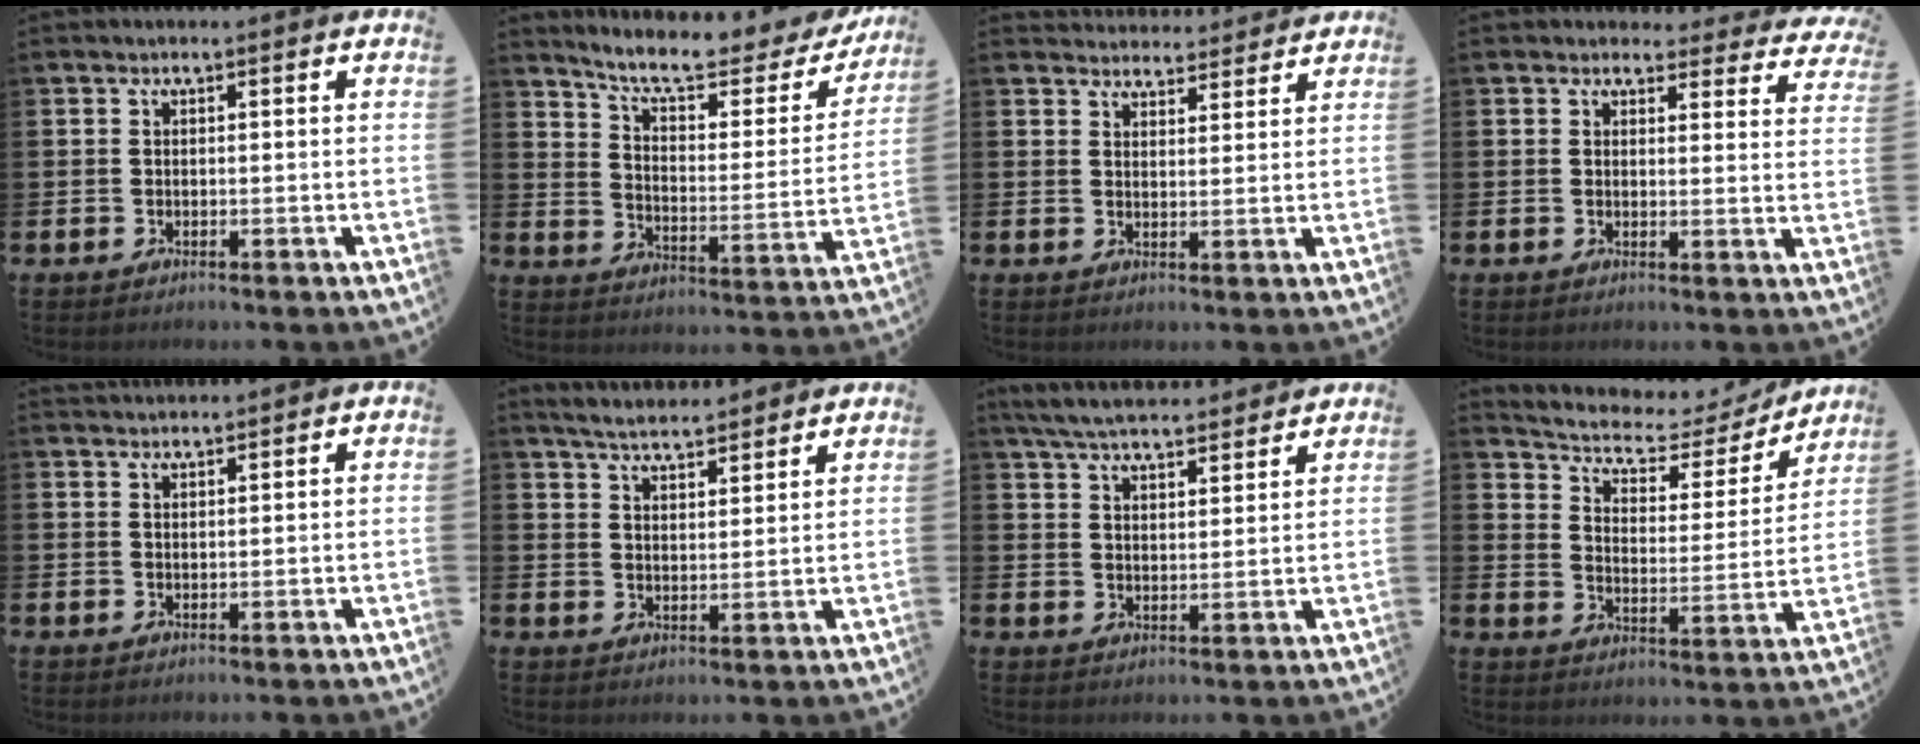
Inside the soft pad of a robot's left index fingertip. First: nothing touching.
{"total": 8.1, "force": [7.0, 1.9, 3.7], "torque": [-0.100, -0.043, 0.115]}
{"total": 3.9, "force": [3.8, 0.9, -0.2], "torque": [-0.003, -0.019, 0.069]}
{"total": 3.1, "force": [2.8, 1.3, 0.1], "torque": [0.005, -0.022, 0.043]}
{"total": 1.8, "force": [1.8, 0.2, 0.0], "torque": [0.000, -0.005, 0.033]}
{"total": 5.0, "force": [5.0, 0.5, 0.5], "torque": [-0.033, -0.022, 0.090]}
{"total": 6.0, "force": [5.9, 0.7, 1.2], "torque": [-0.048, -0.027, 0.106]}
{"total": 5.7, "force": [5.1, 2.2, 1.6], "torque": [-0.057, -0.039, 0.078]}